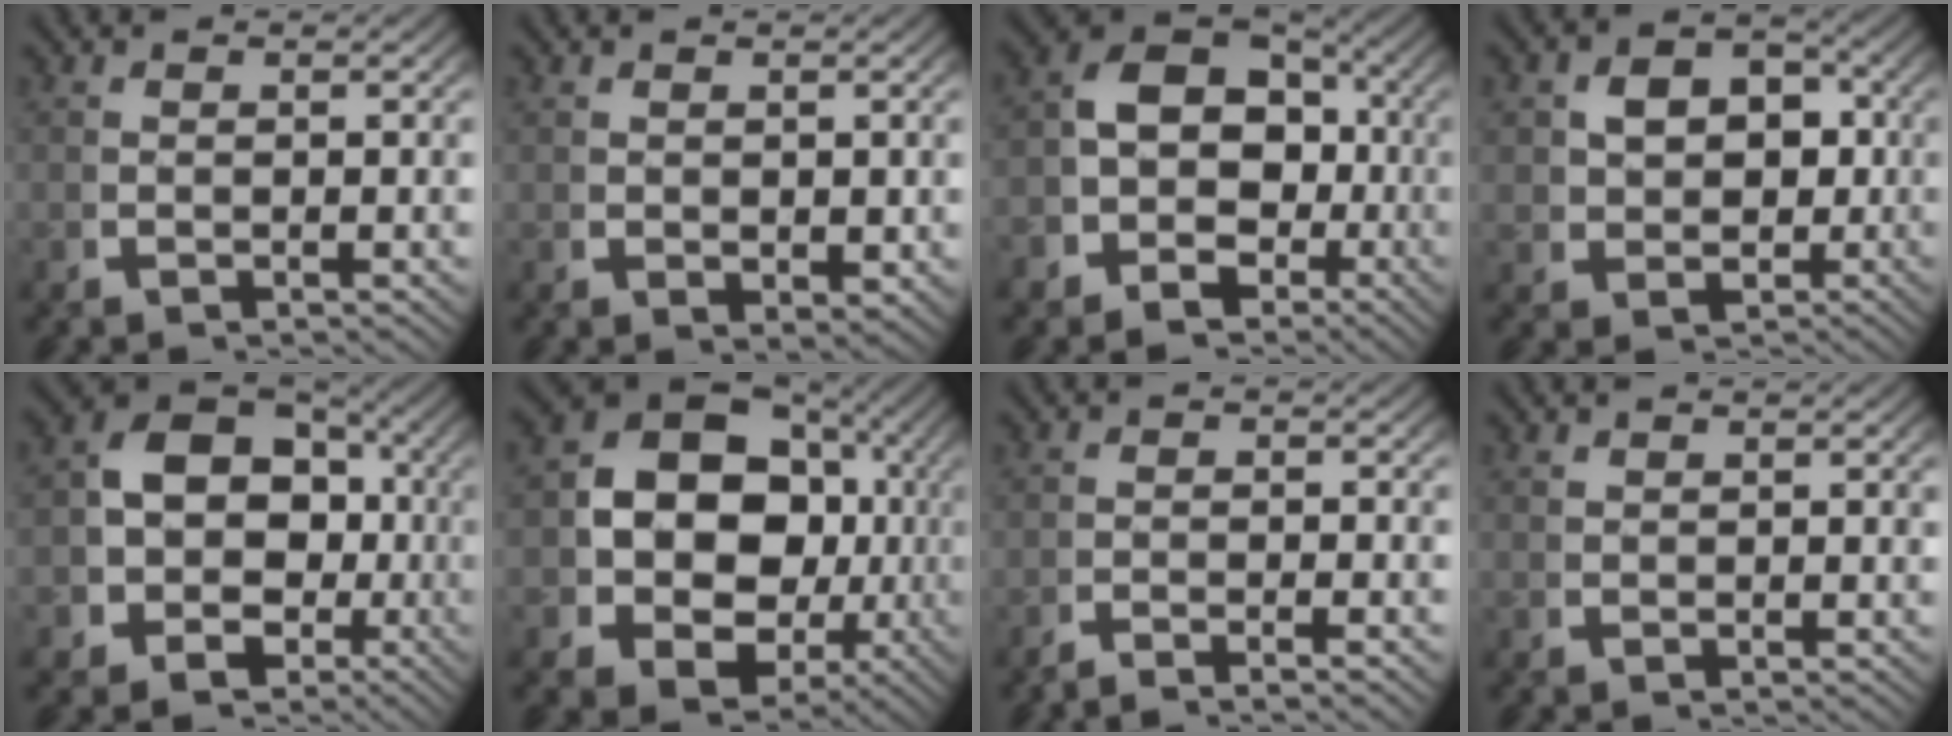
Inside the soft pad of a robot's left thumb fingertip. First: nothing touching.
{"total": 1.6, "force": [0.4, 1.0, 1.2], "torque": [-0.022, -0.012, 0.017]}
{"total": 10.0, "force": [-0.9, 8.2, 5.7], "torque": [-0.114, -0.024, -0.019]}
{"total": 5.9, "force": [0.5, 4.8, 3.4], "torque": [-0.067, -0.025, 0.026]}
{"total": 11.5, "force": [-1.6, 9.9, 5.6], "torque": [-0.128, -0.037, -0.025]}
{"total": 14.6, "force": [-1.4, 11.3, 9.0], "torque": [-0.198, -0.068, -0.004]}
{"total": 1.8, "force": [-1.6, 0.1, 0.9], "torque": [-0.008, -0.001, -0.036]}
{"total": 0.9, "force": [0.9, -0.1, 0.2], "torque": [-0.004, -0.001, 0.022]}